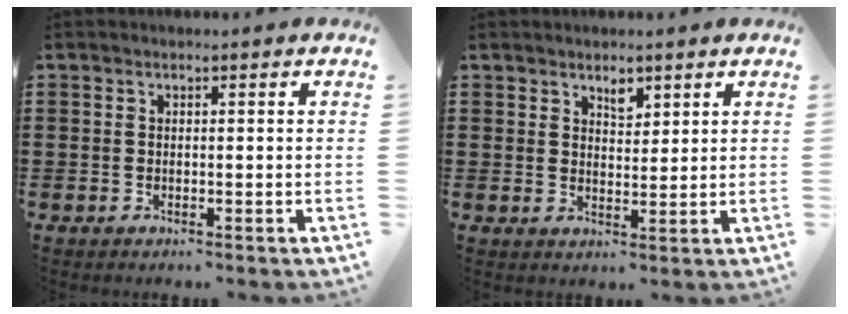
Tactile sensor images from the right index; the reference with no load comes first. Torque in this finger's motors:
{"motor_torque": [0.02, 0.00, 0.02, 0.01]}